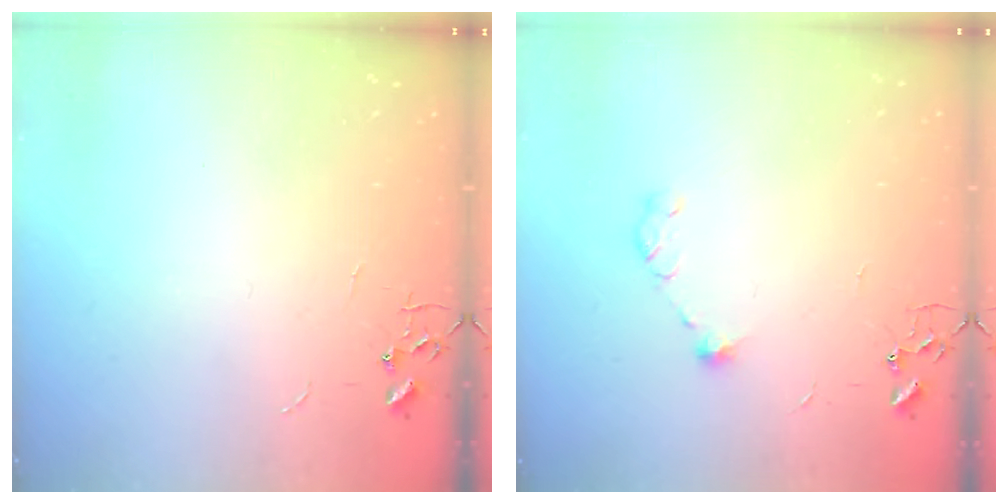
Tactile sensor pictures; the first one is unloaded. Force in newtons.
{"total": 7.9, "press": 7.8, "slide": 1.5}